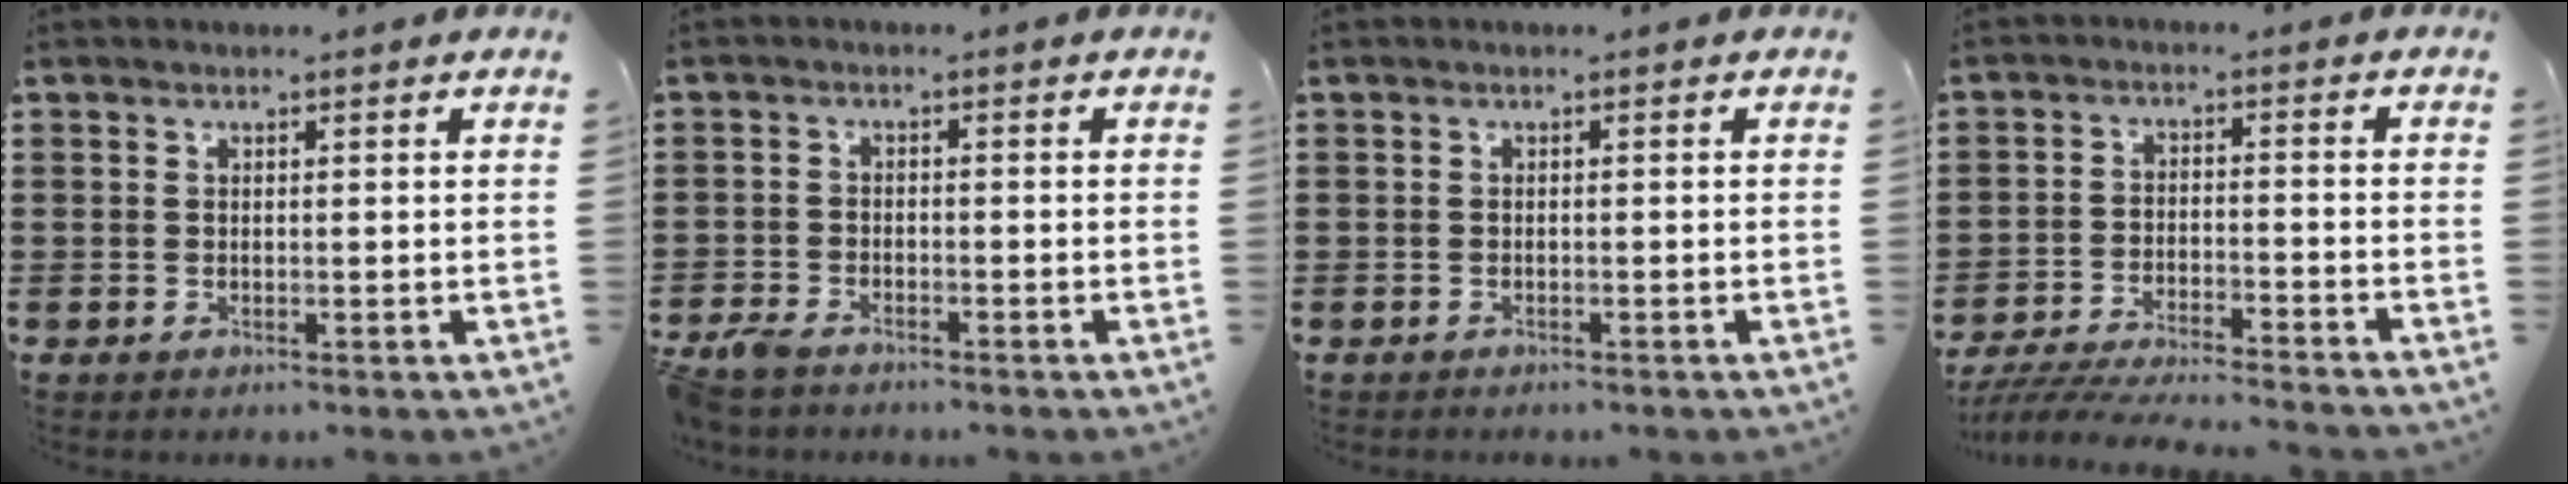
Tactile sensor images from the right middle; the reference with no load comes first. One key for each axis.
{"total": 2.7, "fx": -2.5, "fy": 0.7, "fz": 0.8, "tx": -0.038, "ty": -0.004, "tz": -0.058}
{"total": 0.6, "fx": -0.6, "fy": 0.0, "fz": 0.0, "tx": -0.002, "ty": -0.001, "tz": -0.012}
{"total": 5.6, "fx": -5.4, "fy": 0.1, "fz": 1.3, "tx": -0.032, "ty": -0.007, "tz": -0.109}